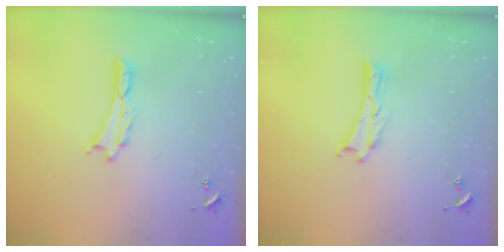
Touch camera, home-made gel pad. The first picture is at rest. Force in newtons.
{"total": 0.0}